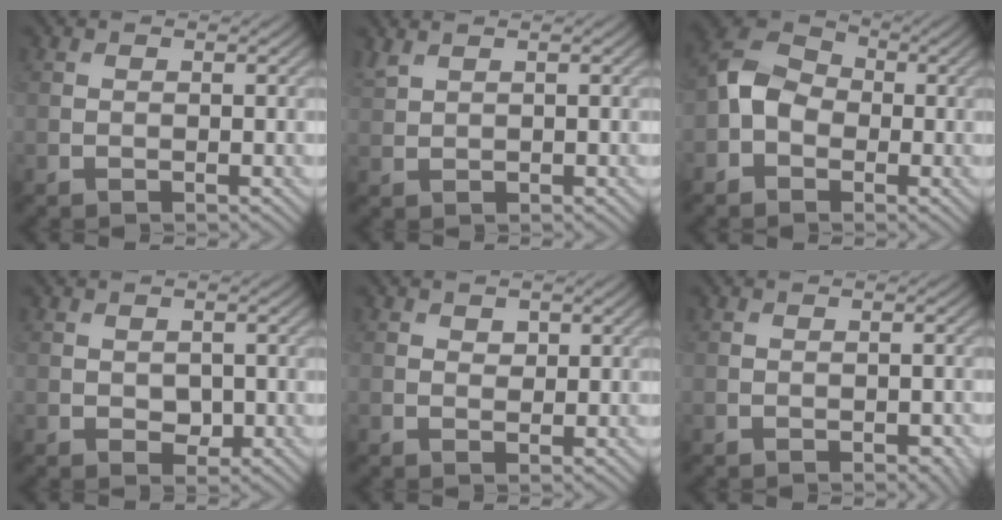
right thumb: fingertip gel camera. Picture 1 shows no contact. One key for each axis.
{"total": 1.6, "fx": 1.4, "fy": 0.3, "fz": 0.6, "tx": -0.023, "ty": 0.008, "tz": 0.037}
{"total": 5.8, "fx": -1.2, "fy": 4.5, "fz": 3.5, "tx": -0.078, "ty": 0.011, "tz": -0.038}
{"total": 1.9, "fx": -0.2, "fy": 1.4, "fz": 1.2, "tx": -0.024, "ty": -0.007, "tz": -0.001}
{"total": 1.1, "fx": 0.6, "fy": 0.8, "fz": 0.4, "tx": -0.007, "ty": -0.003, "tz": 0.010}
{"total": 1.7, "fx": -0.9, "fy": 0.8, "fz": 1.2, "tx": -0.016, "ty": -0.002, "tz": -0.010}